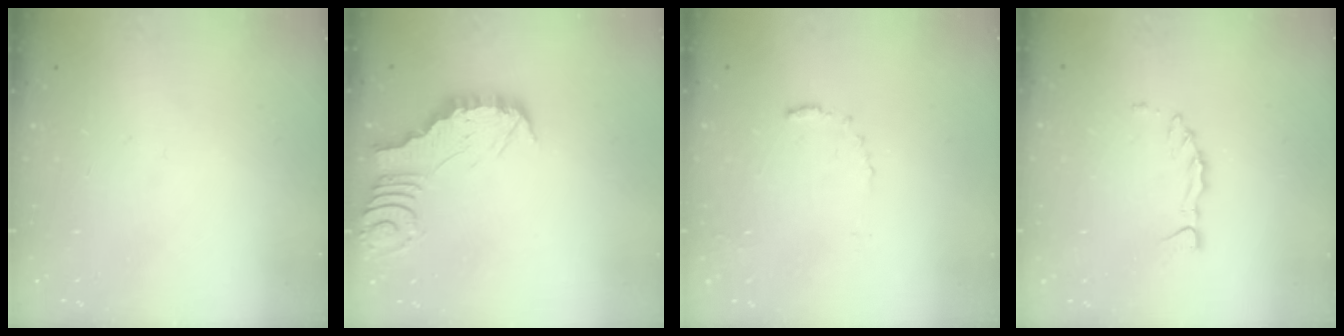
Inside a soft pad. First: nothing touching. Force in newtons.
{"total": 2.9, "press": 2.9, "slide": 0.3}
{"total": 6.7, "press": 6.7, "slide": 0.5}
{"total": 1.5, "press": 1.5, "slide": 0.4}